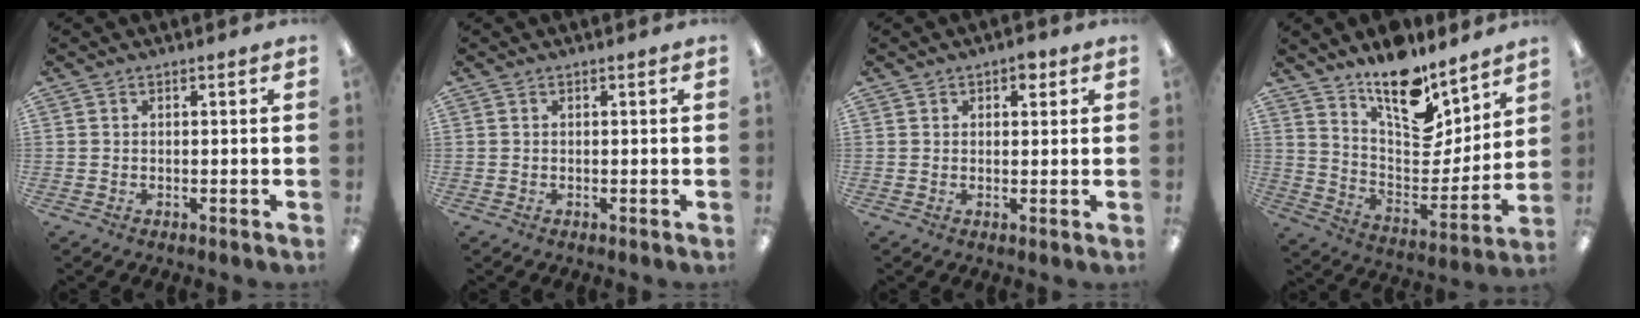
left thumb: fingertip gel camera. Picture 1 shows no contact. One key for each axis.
{"total": 0.0}
{"total": 2.8, "fx": 1.5, "fy": 1.9, "fz": 1.4, "tx": -0.005, "ty": -0.004, "tz": 0.021}
{"total": 15.9, "fx": 12.7, "fy": 6.5, "fz": 7.2, "tx": -0.106, "ty": -0.110, "tz": 0.223}